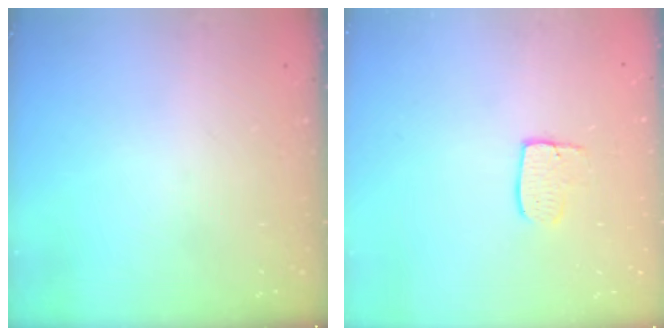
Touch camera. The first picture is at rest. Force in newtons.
{"total": 5.9, "press": 5.9, "slide": 0.3}